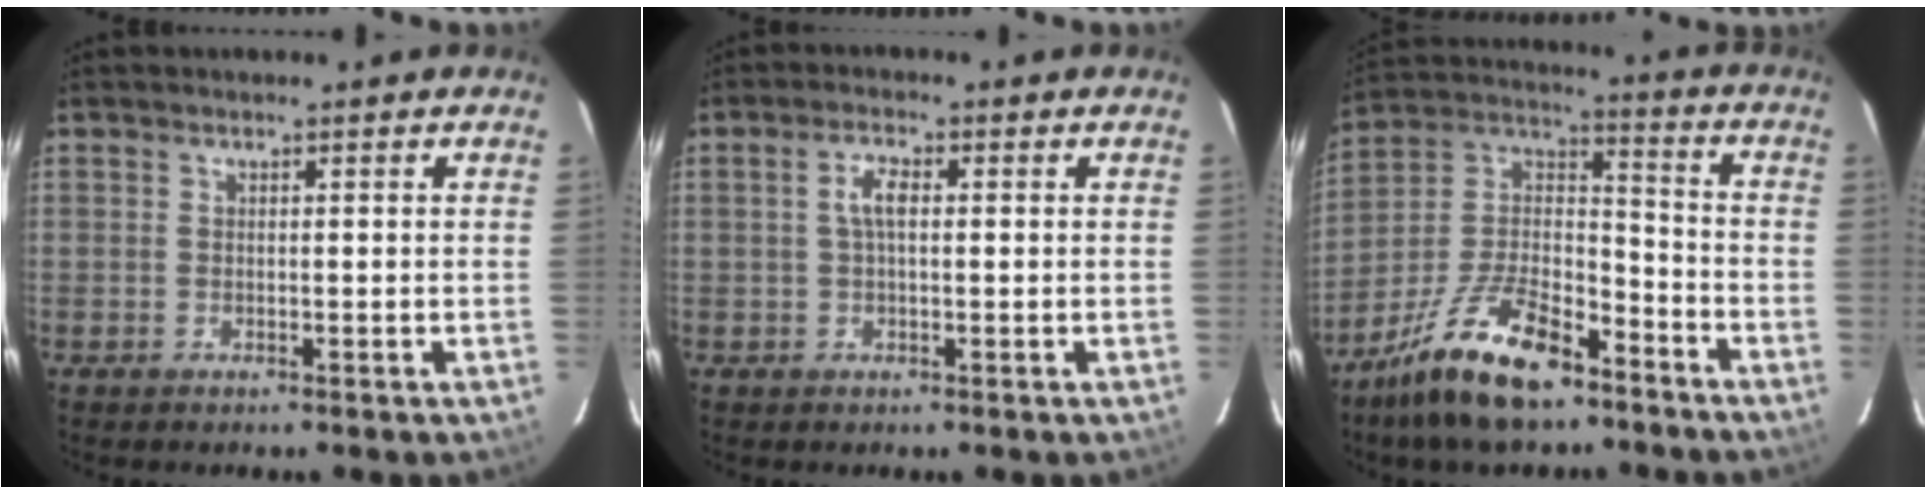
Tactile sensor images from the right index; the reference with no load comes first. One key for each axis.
{"total": 3.3, "fx": 0.4, "fy": 1.3, "fz": 3.0, "tx": -0.061, "ty": 0.008, "tz": 0.008}
{"total": 17.6, "fx": -11.6, "fy": 7.1, "fz": 11.1, "tx": -0.227, "ty": 0.011, "tz": -0.209}